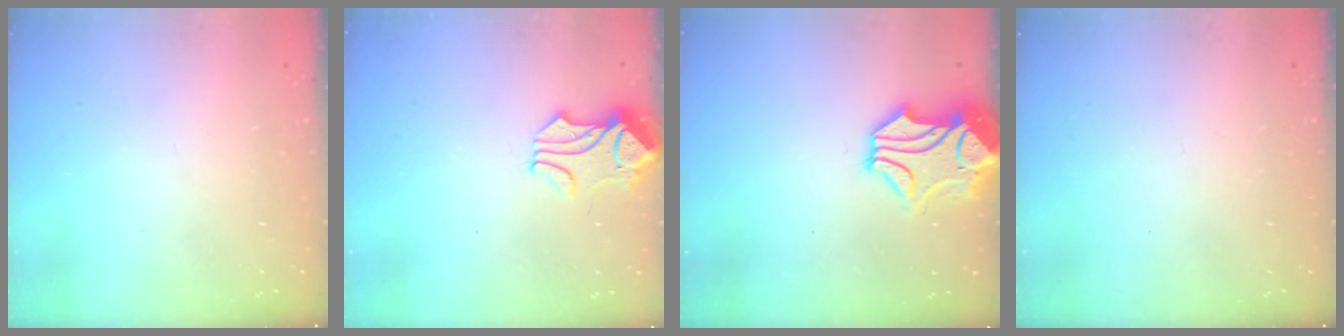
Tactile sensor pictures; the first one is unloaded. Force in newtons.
{"total": 1.4, "press": 0.6, "slide": 1.2}
{"total": 2.3, "press": 1.9, "slide": 1.3}
{"total": 0.0}